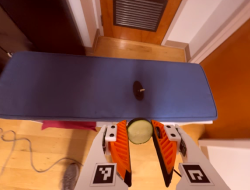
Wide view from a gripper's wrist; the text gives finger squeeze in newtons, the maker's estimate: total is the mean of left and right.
{"total": 7.6, "left": 7.5, "right": 7.8}